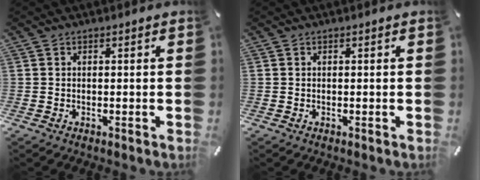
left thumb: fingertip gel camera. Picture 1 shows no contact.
{"total": 0.0}